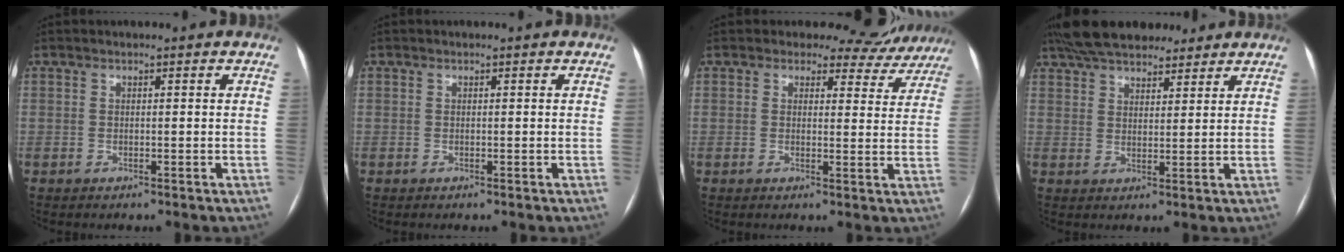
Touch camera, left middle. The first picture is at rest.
{"total": 0.0}
{"total": 8.7, "force": [7.8, 3.7, 0.1], "torque": [0.031, -0.011, 0.059]}
{"total": 13.6, "force": [11.3, 4.8, 5.8], "torque": [-0.098, 0.039, 0.179]}